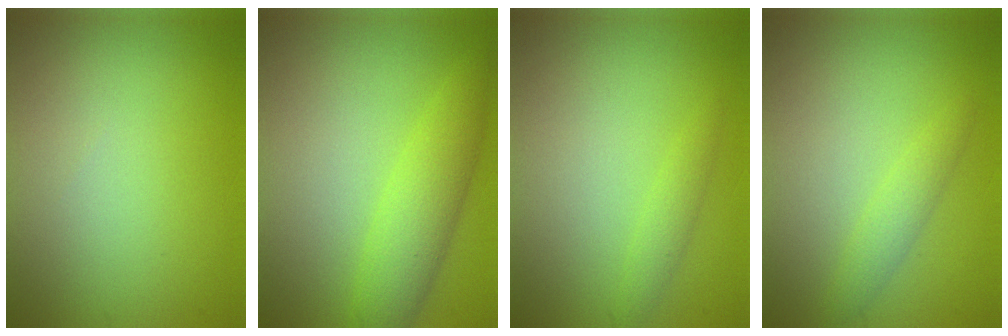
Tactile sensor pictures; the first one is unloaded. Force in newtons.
{"total": 4.0, "press": 4.0, "slide": 0.1}
{"total": 1.3, "press": 1.3, "slide": 0.1}
{"total": 1.7, "press": 1.7, "slide": 0.1}